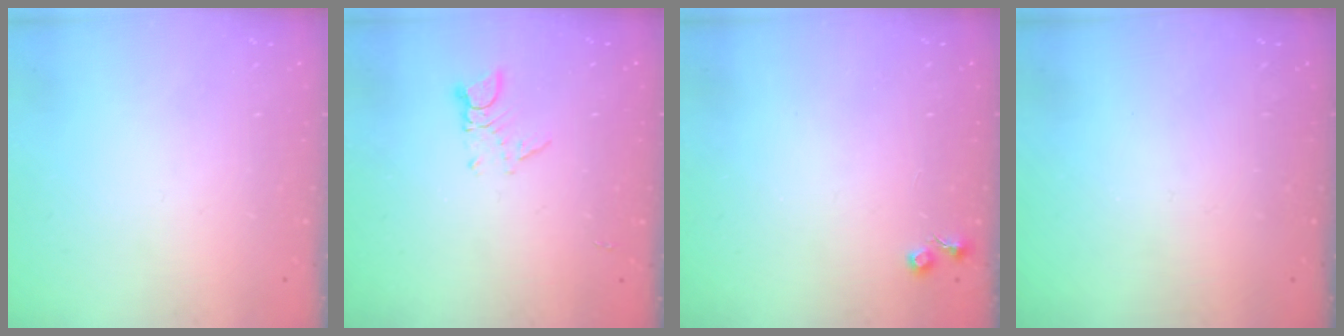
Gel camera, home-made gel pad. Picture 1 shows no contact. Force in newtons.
{"total": 3.1, "press": 3.1, "slide": 0.3}
{"total": 4.6, "press": 4.5, "slide": 0.6}
{"total": 0.0}